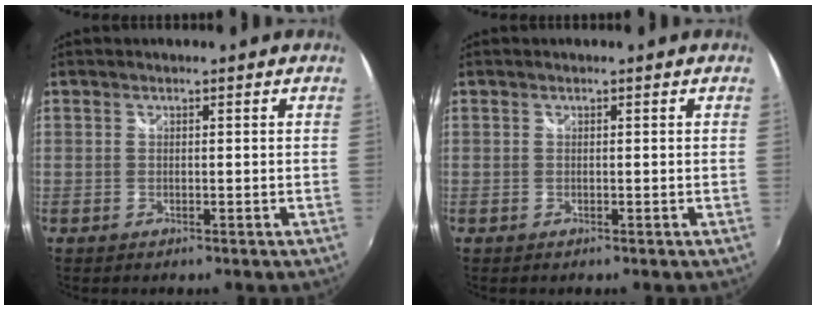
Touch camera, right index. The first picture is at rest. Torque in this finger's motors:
{"motor_torque": [0.00, 0.00, 0.00, 0.00]}